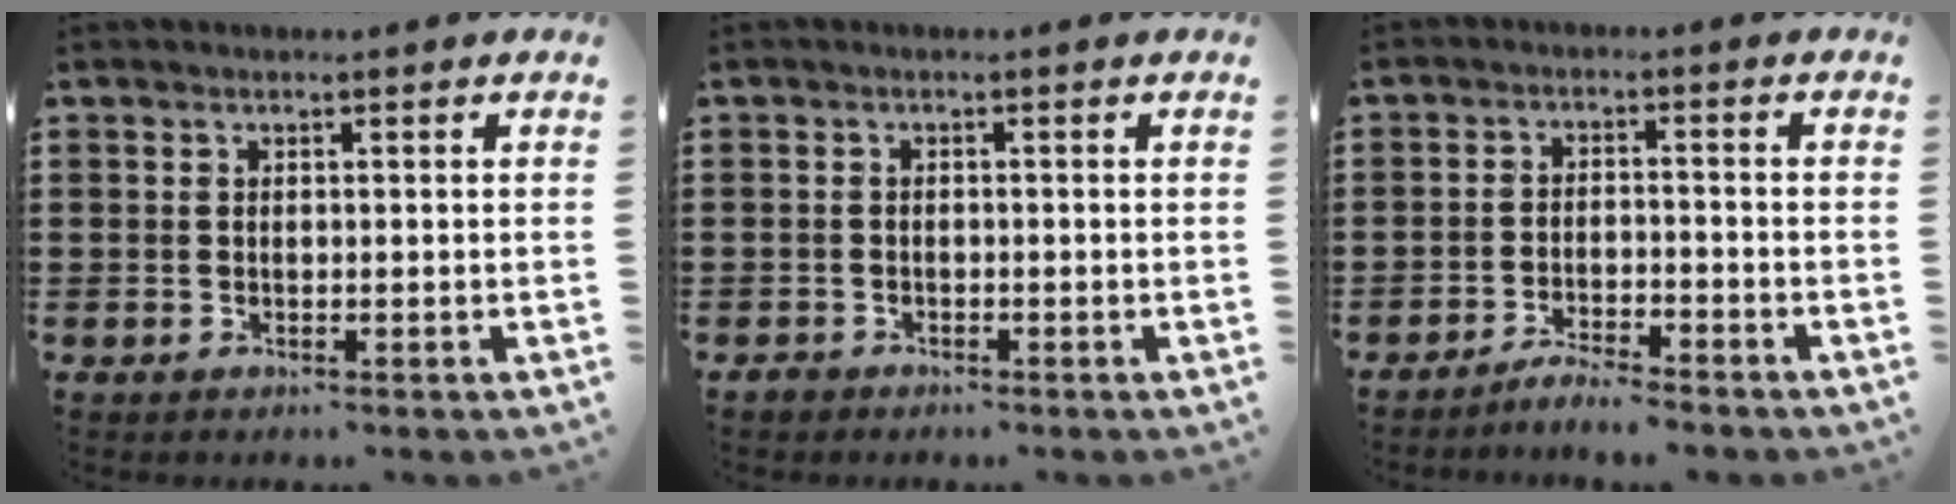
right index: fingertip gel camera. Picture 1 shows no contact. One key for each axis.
{"total": 1.1, "fx": -1.0, "fy": 0.3, "fz": 0.0, "tx": -0.003, "ty": 0.001, "tz": -0.022}
{"total": 3.4, "fx": -3.3, "fy": -0.2, "fz": 0.5, "tx": -0.013, "ty": 0.003, "tz": -0.068}